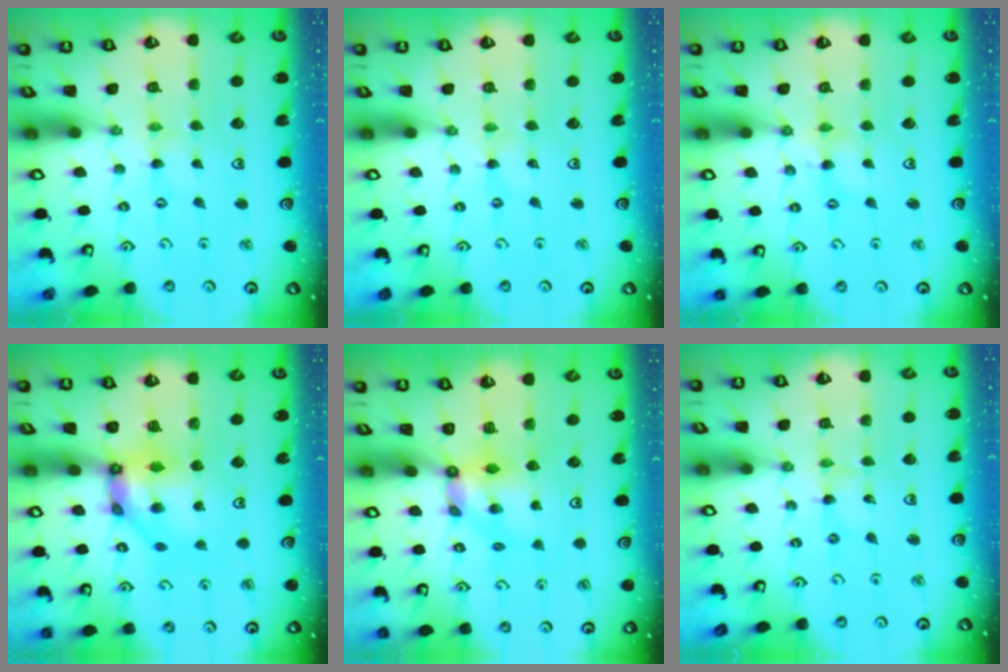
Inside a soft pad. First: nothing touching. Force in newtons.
{"total": 0.0}
{"total": 2.5, "press": 2.5, "slide": 0.3}
{"total": 9.0, "press": 9.0, "slide": 0.8}
{"total": 5.3, "press": 5.3, "slide": 0.3}
{"total": 0.0}